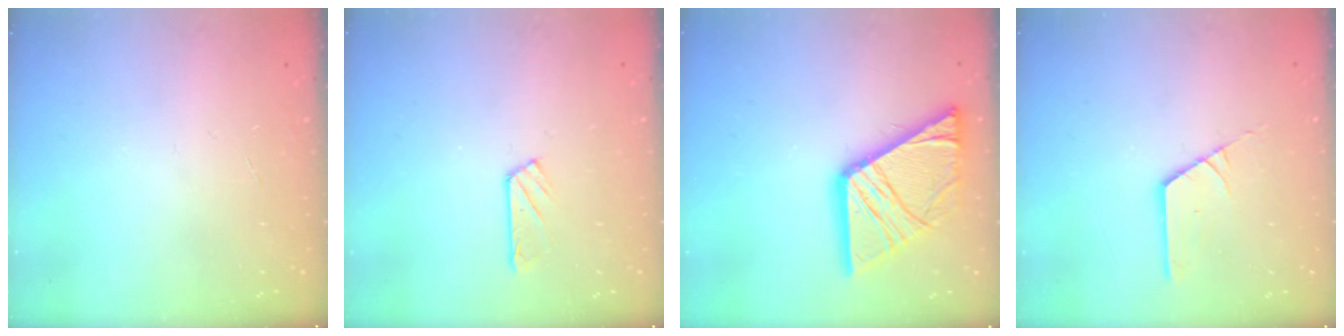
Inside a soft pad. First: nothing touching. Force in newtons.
{"total": 3.6, "press": 3.5, "slide": 0.5}
{"total": 19.0, "press": 18.9, "slide": 2.4}
{"total": 2.7, "press": 2.7, "slide": 0.1}